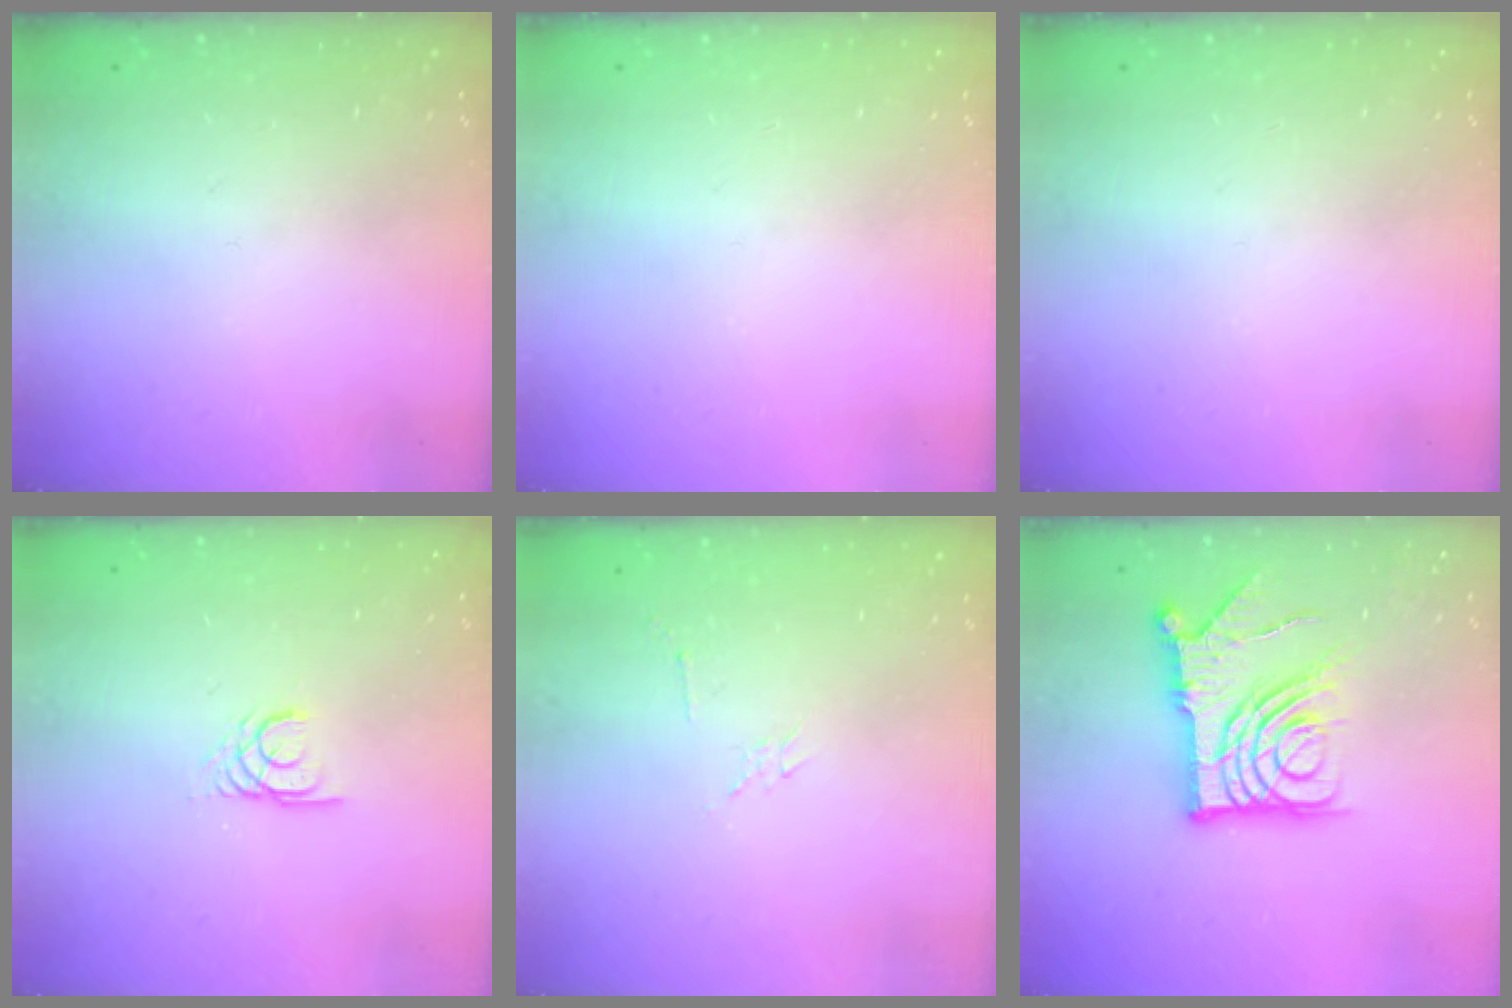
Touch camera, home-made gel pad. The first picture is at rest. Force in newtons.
{"total": 0.0}
{"total": 0.0}
{"total": 2.2, "press": 2.2, "slide": 0.1}
{"total": 2.3, "press": 2.3, "slide": 0.4}
{"total": 15.4, "press": 15.3, "slide": 2.0}